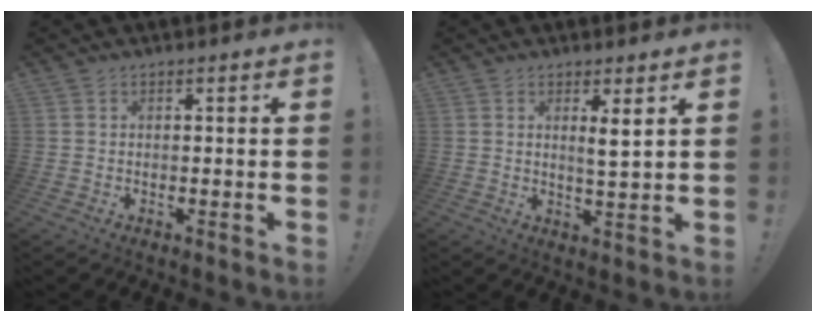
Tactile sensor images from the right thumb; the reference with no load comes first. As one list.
[{"total": 4.2, "force": [2.1, 0.2, 3.6], "torque": [-0.057, -0.016, 0.030]}]